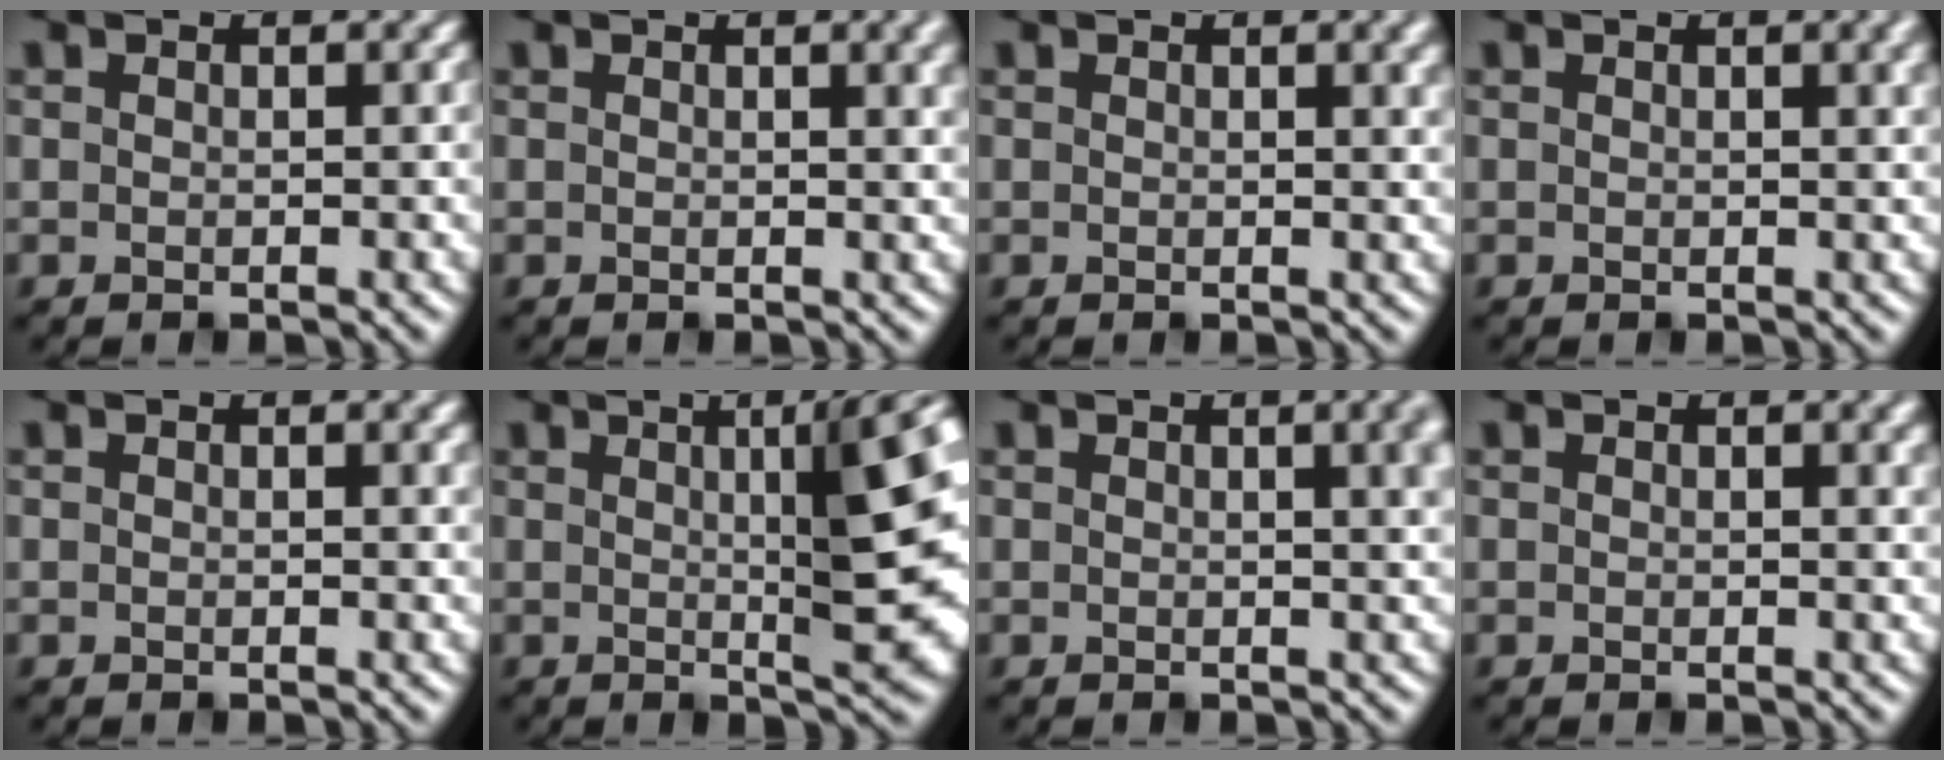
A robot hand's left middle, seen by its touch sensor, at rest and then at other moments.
{"total": 5.0, "force": [2.7, 1.9, 3.8], "torque": [-0.033, 0.018, 0.030]}
{"total": 3.9, "force": [2.1, 1.3, 3.0], "torque": [-0.031, 0.012, 0.027]}
{"total": 4.4, "force": [2.4, 1.6, 3.3], "torque": [-0.034, 0.016, 0.027]}
{"total": 1.7, "force": [1.0, 0.4, 1.3], "torque": [-0.010, 0.006, 0.013]}
{"total": 11.5, "force": [2.0, 2.7, 11.0], "torque": [-0.099, 0.012, 0.023]}
{"total": 7.3, "force": [3.2, 3.3, 5.7], "torque": [-0.030, 0.039, 0.015]}
{"total": 2.8, "force": [1.5, 0.8, 2.2], "torque": [-0.023, 0.008, 0.023]}